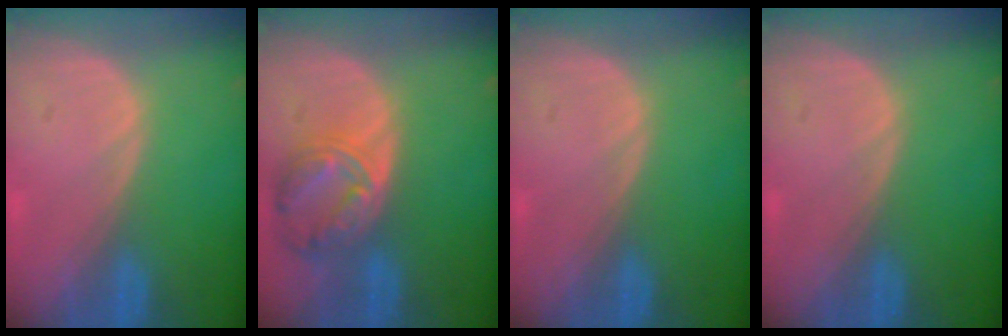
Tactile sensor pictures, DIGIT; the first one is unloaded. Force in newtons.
{"total": 8.1, "press": 7.0, "slide": 4.1}
{"total": 0.0}
{"total": 0.0}